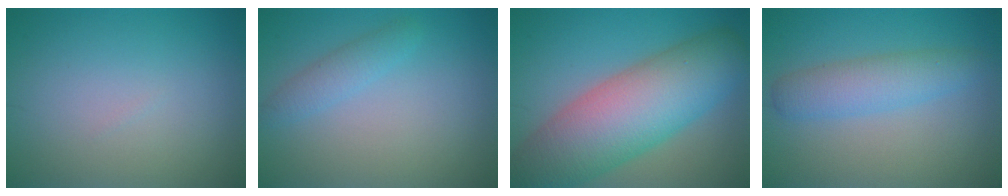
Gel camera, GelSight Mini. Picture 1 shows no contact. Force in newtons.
{"total": 1.9, "press": 1.9, "slide": 0.1}
{"total": 11.6, "press": 11.6, "slide": 0.3}
{"total": 3.6, "press": 3.6, "slide": 0.0}